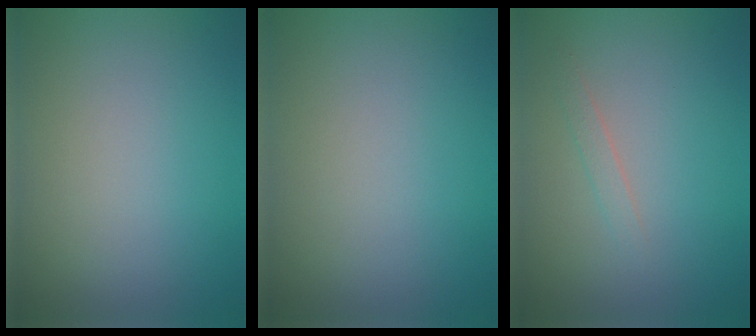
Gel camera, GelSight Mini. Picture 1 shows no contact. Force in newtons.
{"total": 0.0}
{"total": 0.9, "press": 0.9, "slide": 0.0}